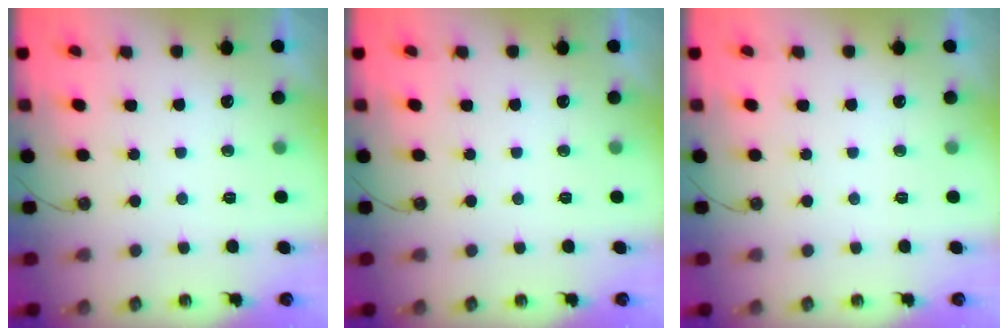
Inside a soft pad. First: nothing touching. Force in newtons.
{"total": 0.0}
{"total": 0.0}